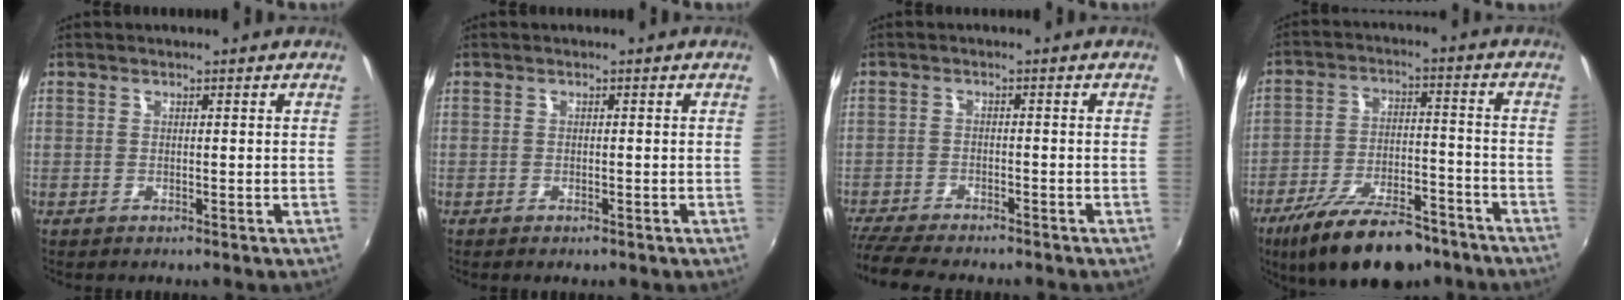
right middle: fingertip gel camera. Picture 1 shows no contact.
{"total": 1.0, "force": [-0.7, 0.4, 0.5], "torque": [-0.010, -0.003, -0.012]}
{"total": 9.7, "force": [-8.6, 1.7, 4.2], "torque": [-0.109, -0.032, -0.148]}
{"total": 18.9, "force": [-14.2, 6.7, 10.5], "torque": [-0.200, -0.022, -0.218]}